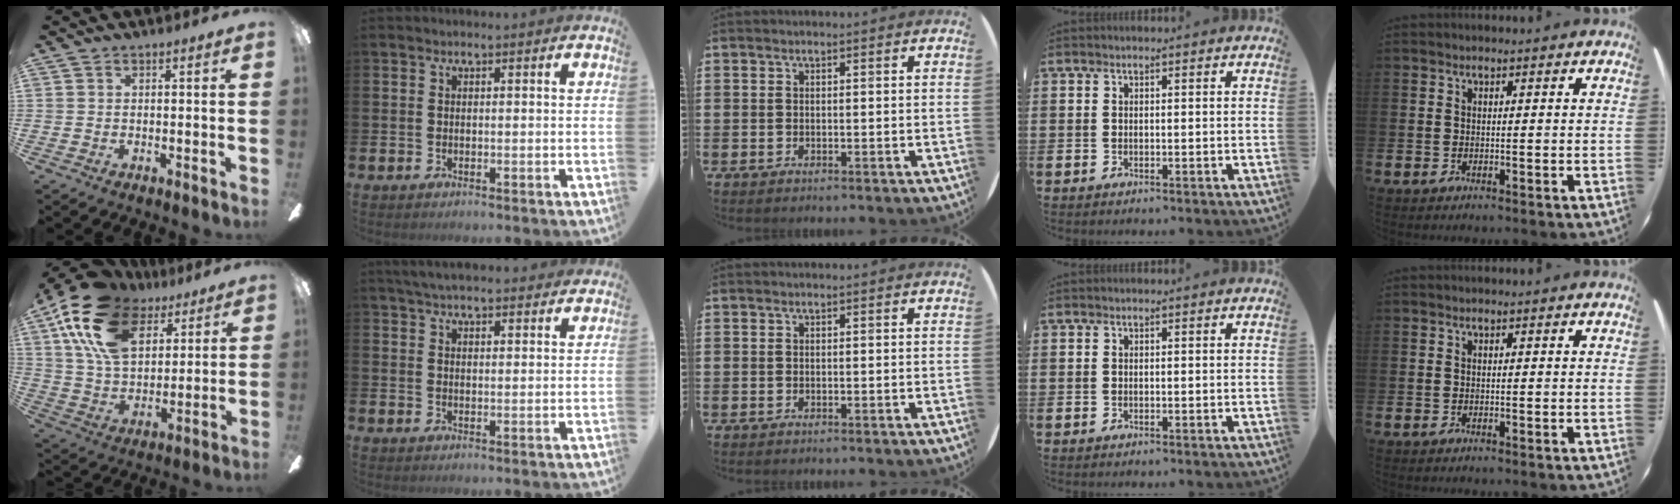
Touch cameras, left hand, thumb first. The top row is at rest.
{"thumb": {"total": 21.6, "force": [11.3, 13.0, 13.0], "torque": [-0.263, -0.037, 0.205]}, "index": {"total": 4.5, "force": [4.3, 0.7, 1.0], "torque": [-0.030, -0.013, 0.081]}}